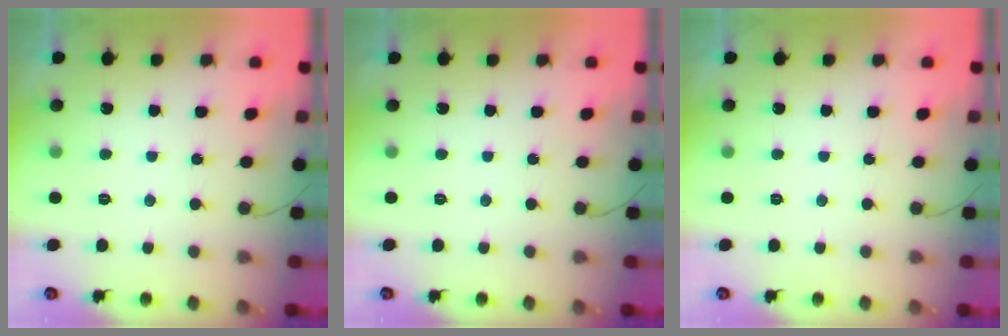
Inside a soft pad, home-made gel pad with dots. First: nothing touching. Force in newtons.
{"total": 1.7, "press": 1.7, "slide": 0.1}
{"total": 0.0}